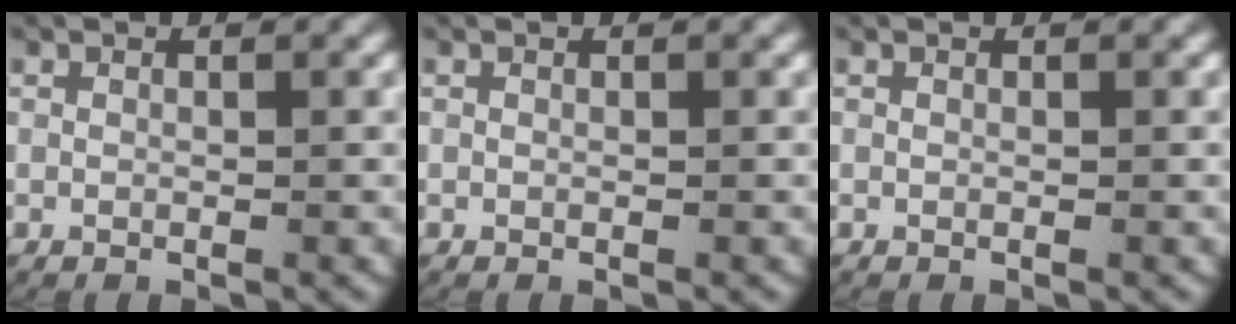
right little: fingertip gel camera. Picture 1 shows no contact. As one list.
[{"total": 0.0}, {"total": 0.0}]